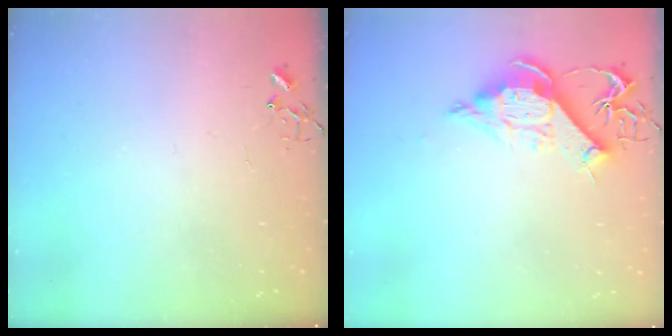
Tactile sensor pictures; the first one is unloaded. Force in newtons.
{"total": 11.5, "press": 11.4, "slide": 1.8}